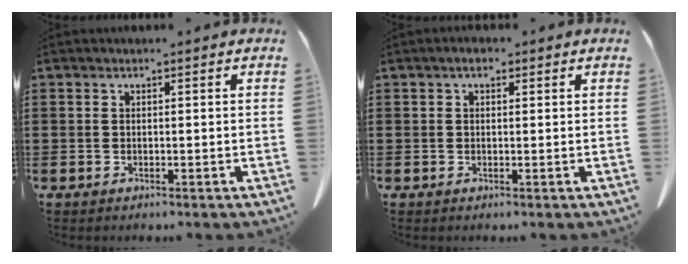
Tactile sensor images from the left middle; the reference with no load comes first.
{"total": 1.5, "force": [0.6, 0.8, 1.1], "torque": [-0.016, 0.003, 0.009]}